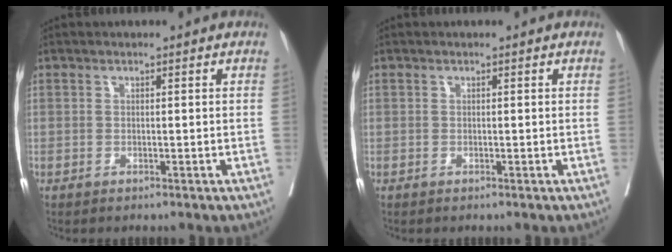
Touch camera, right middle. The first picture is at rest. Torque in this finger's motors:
{"motor_torque": [0.00, -0.16, 0.00, 0.00]}